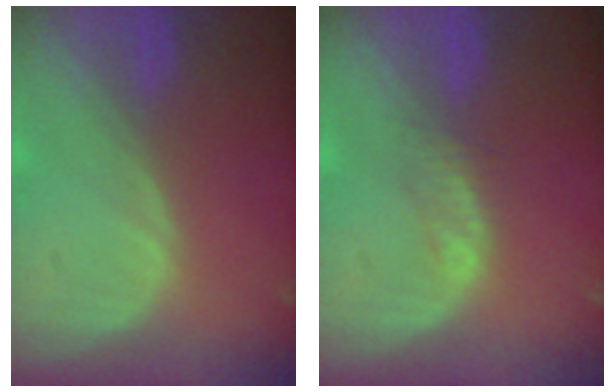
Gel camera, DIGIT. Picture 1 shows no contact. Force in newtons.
{"total": 1.8, "press": 1.8, "slide": 0.1}